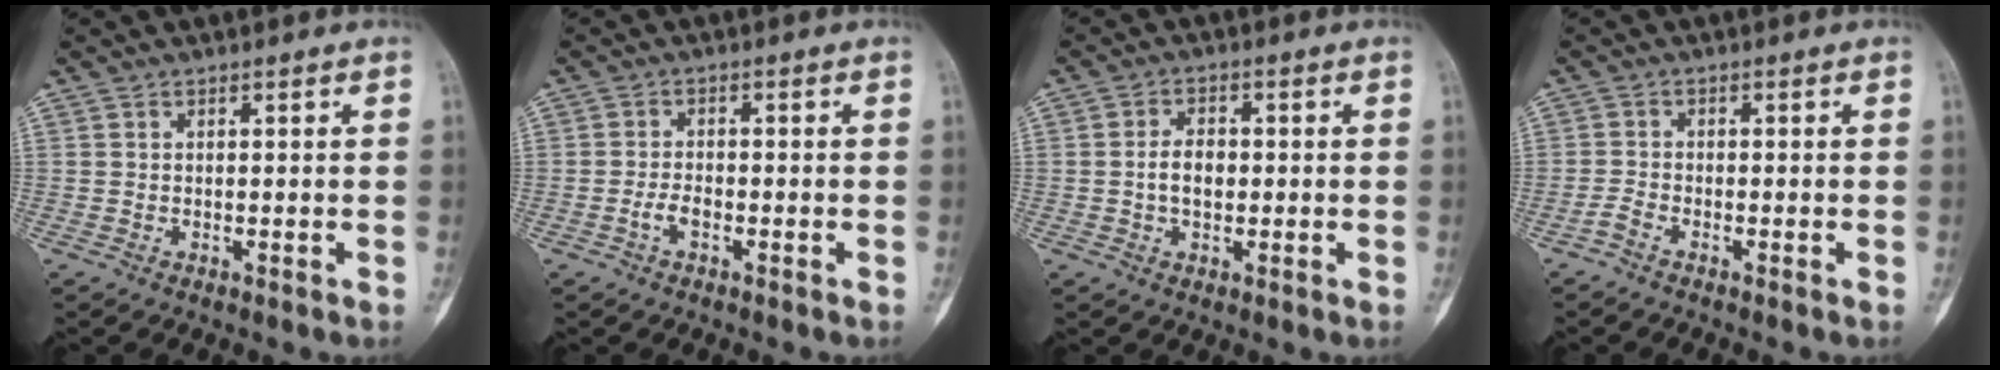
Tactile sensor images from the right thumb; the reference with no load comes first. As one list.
[{"total": 2.4, "force": [-1.1, 1.2, 1.7], "torque": [-0.032, 0.011, -0.024]}, {"total": 4.3, "force": [-0.3, 2.8, 3.3], "torque": [-0.050, 0.010, -0.009]}, {"total": 1.7, "force": [-1.4, 0.4, 0.9], "torque": [-0.026, 0.004, -0.032]}]